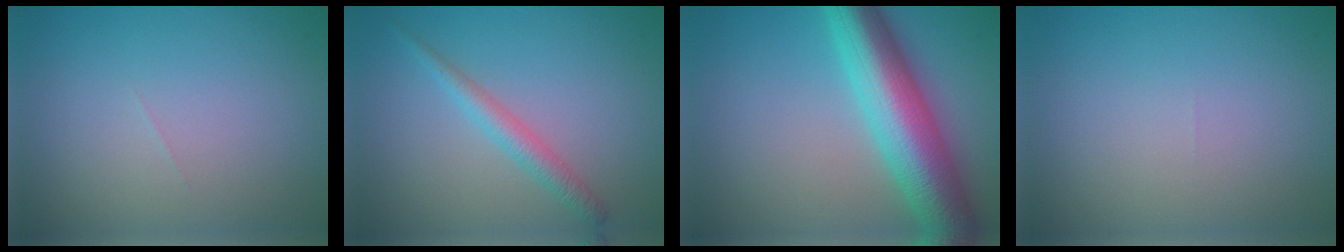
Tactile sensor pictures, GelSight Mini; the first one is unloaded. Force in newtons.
{"total": 2.1, "press": 2.1, "slide": 0.1}
{"total": 9.6, "press": 9.6, "slide": 0.1}
{"total": 0.0}